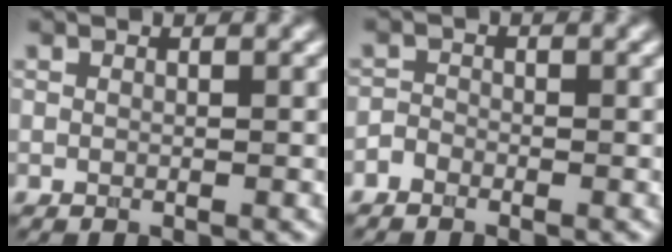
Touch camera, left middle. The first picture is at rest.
{"total": 1.1, "force": [-0.9, 0.6, 0.2], "torque": [-0.001, 0.005, -0.024]}